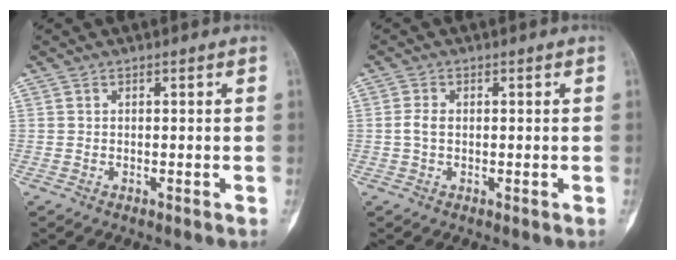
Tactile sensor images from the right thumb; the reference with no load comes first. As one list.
[{"total": 2.0, "force": [-0.1, 1.2, 1.6], "torque": [-0.034, 0.004, -0.006]}]